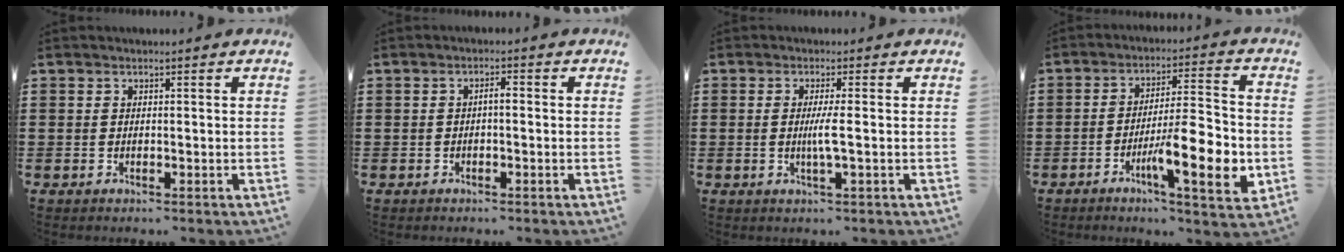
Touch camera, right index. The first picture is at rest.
{"total": 1.3, "force": [-0.4, 0.3, 1.2], "torque": [-0.024, 0.002, -0.008]}
{"total": 3.1, "force": [-0.3, -0.2, 3.1], "torque": [-0.063, -0.013, -0.010]}
{"total": 11.8, "force": [-4.2, 2.5, 10.7], "torque": [-0.168, -0.005, -0.075]}